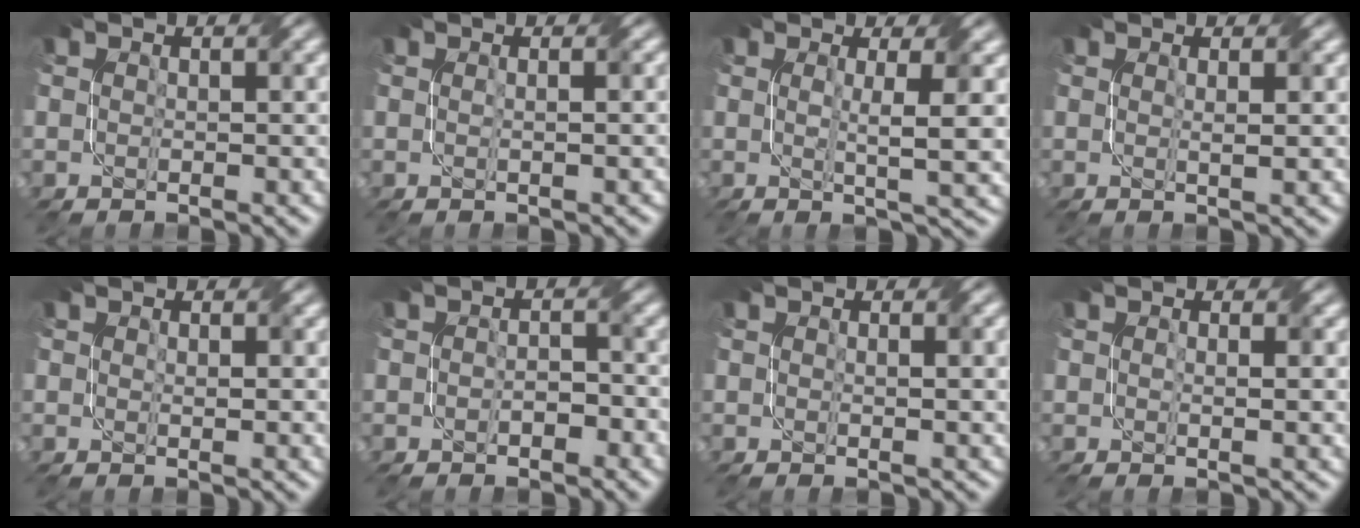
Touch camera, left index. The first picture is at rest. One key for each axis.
{"total": 1.4, "fx": 0.2, "fy": 0.4, "fz": 1.3, "tx": -0.018, "ty": 0.001, "tz": -0.009}
{"total": 4.5, "fx": 0.6, "fy": 0.7, "fz": 4.4, "tx": -0.068, "ty": -0.005, "tz": 0.009}
{"total": 1.6, "fx": 0.4, "fy": 0.2, "fz": 1.5, "tx": -0.021, "ty": 0.002, "tz": -0.001}
{"total": 1.3, "fx": 0.7, "fy": 0.5, "fz": 1.0, "tx": -0.014, "ty": -0.004, "tz": 0.013}
{"total": 1.5, "fx": -0.6, "fy": 0.9, "fz": 1.2, "tx": -0.019, "ty": 0.000, "tz": -0.011}
{"total": 1.7, "fx": 0.5, "fy": 0.3, "fz": 1.6, "tx": -0.021, "ty": 0.001, "tz": 0.009}
{"total": 1.5, "fx": 0.4, "fy": 0.3, "fz": 1.4, "tx": -0.023, "ty": -0.002, "tz": 0.008}